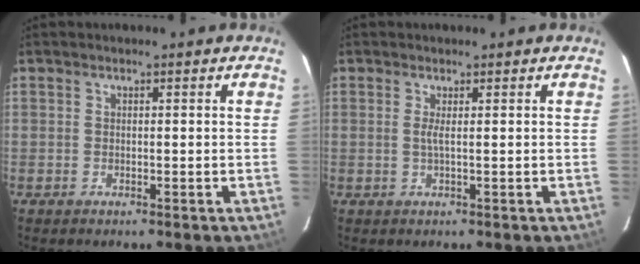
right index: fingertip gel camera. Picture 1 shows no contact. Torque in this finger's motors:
{"motor_torque": [0.08, 0.07, 0.08, 0.04]}